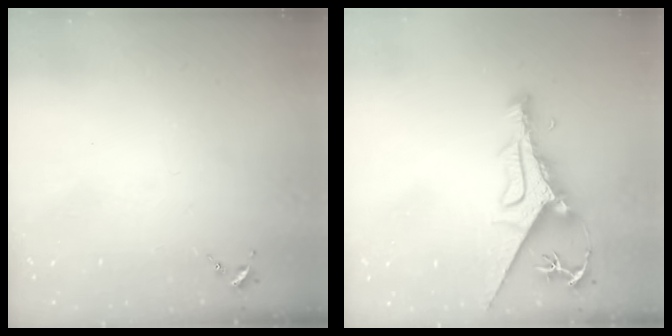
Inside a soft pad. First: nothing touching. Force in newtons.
{"total": 10.3, "press": 10.2, "slide": 1.4}